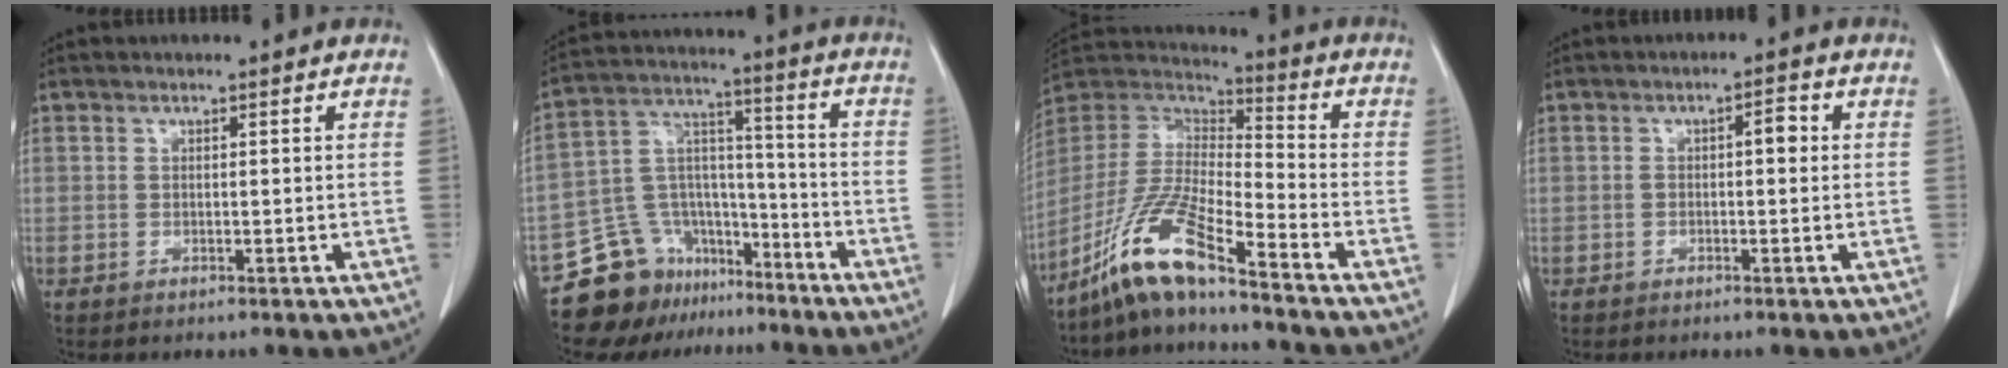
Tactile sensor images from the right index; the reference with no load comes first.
{"total": 13.6, "force": [-10.7, 8.0, 2.4], "torque": [-0.046, 0.079, -0.180]}
{"total": 12.8, "force": [-9.5, 0.7, 8.5], "torque": [-0.184, -0.009, -0.184]}
{"total": 2.3, "force": [0.3, 0.8, 2.1], "torque": [-0.027, 0.013, 0.005]}